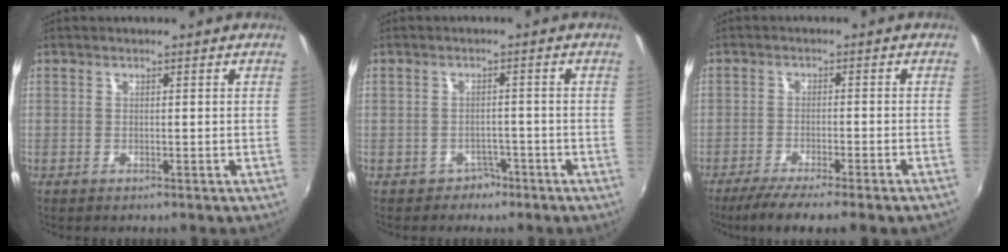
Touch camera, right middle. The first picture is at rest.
{"total": 3.1, "force": [-2.1, 2.3, 0.1], "torque": [-0.007, 0.006, -0.029]}
{"total": 8.0, "force": [-6.4, -0.4, 4.8], "torque": [-0.099, -0.022, -0.101]}